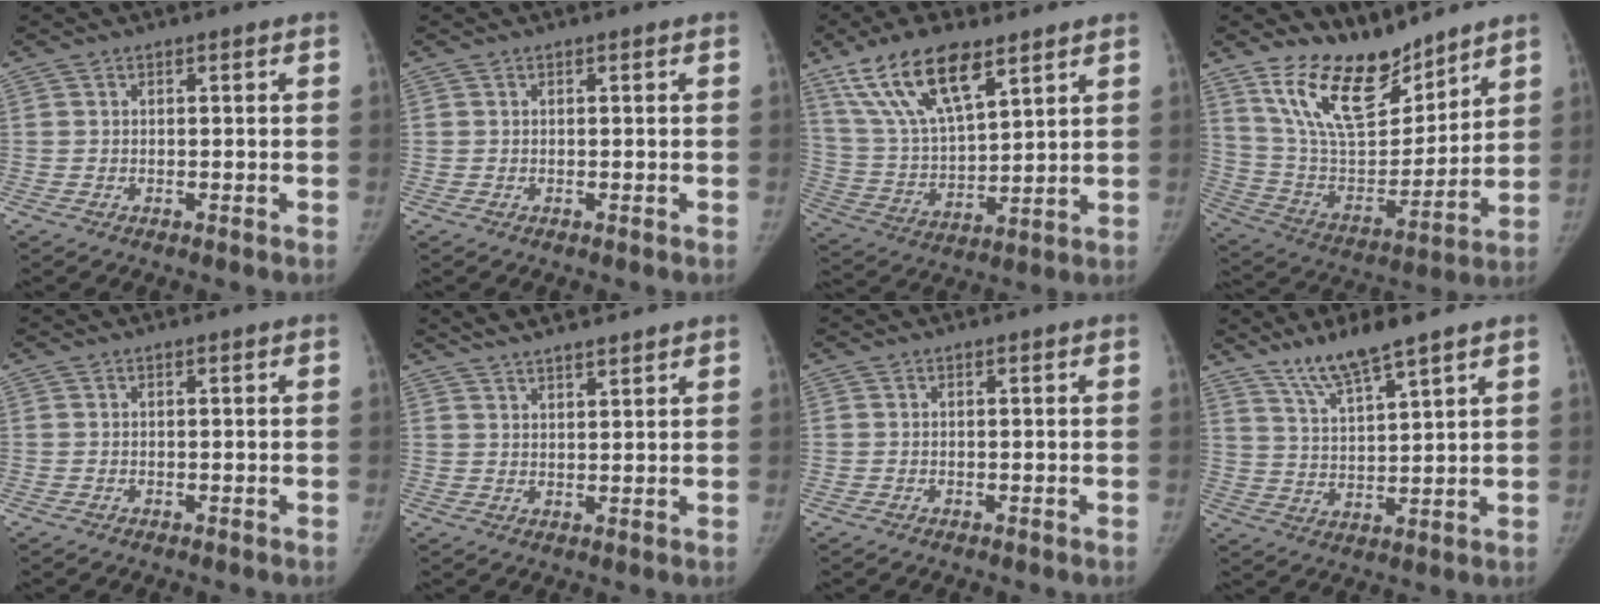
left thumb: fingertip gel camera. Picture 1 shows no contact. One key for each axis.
{"total": 0.0}
{"total": 17.3, "fx": 10.6, "fy": 6.5, "fz": 12.0, "tx": -0.211, "ty": -0.034, "tz": 0.207}
{"total": 18.3, "fx": 13.8, "fy": 7.5, "fz": 9.3, "tx": -0.120, "ty": -0.085, "tz": 0.263}
{"total": 0.0}
{"total": 8.4, "fx": 7.1, "fy": 1.9, "fz": 4.2, "tx": -0.051, "ty": -0.005, "tz": 0.119}
{"total": 0.0}
{"total": 9.1, "fx": 7.1, "fy": 0.8, "fz": 5.7, "tx": -0.108, "ty": -0.041, "tz": 0.143}